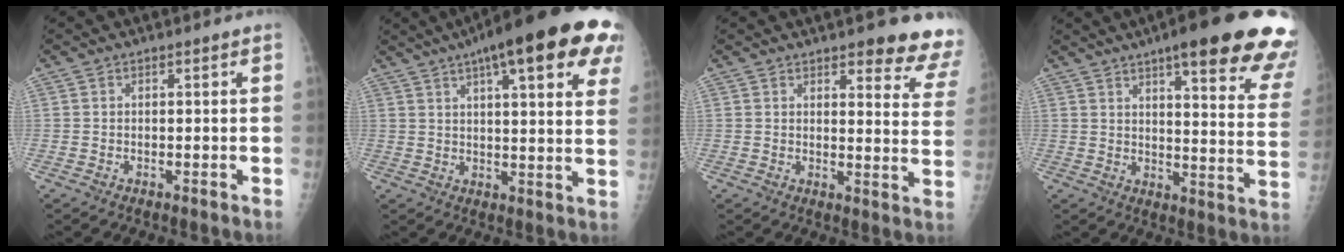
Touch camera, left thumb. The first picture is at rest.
{"total": 24.9, "force": [13.8, 6.1, 19.7], "torque": [-0.248, 0.003, 0.172]}
{"total": 11.8, "force": [10.1, 2.8, 5.4], "torque": [-0.023, -0.066, 0.095]}
{"total": 25.4, "force": [16.9, 4.8, 18.3], "torque": [-0.197, -0.060, 0.204]}